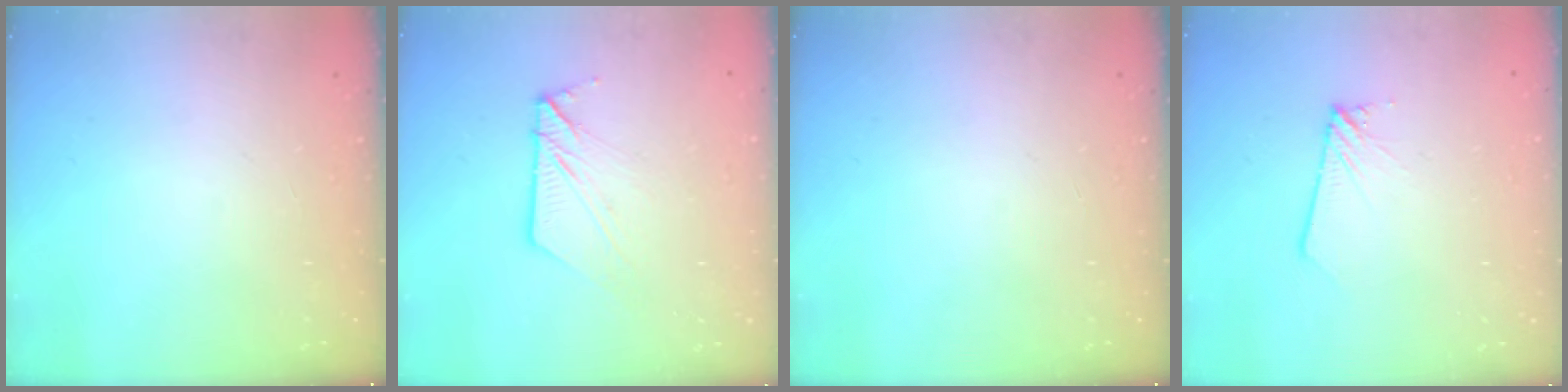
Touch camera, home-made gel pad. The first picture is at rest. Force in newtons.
{"total": 9.6, "press": 9.6, "slide": 0.9}
{"total": 0.0}
{"total": 1.6, "press": 1.6, "slide": 0.1}